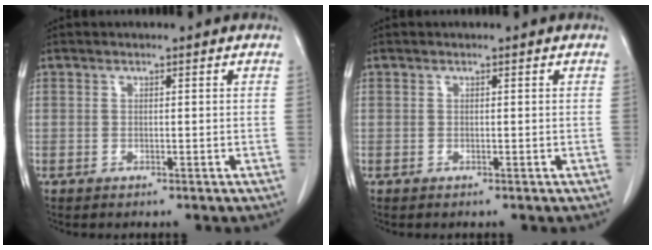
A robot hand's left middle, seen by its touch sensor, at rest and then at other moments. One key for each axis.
{"total": 0.0}